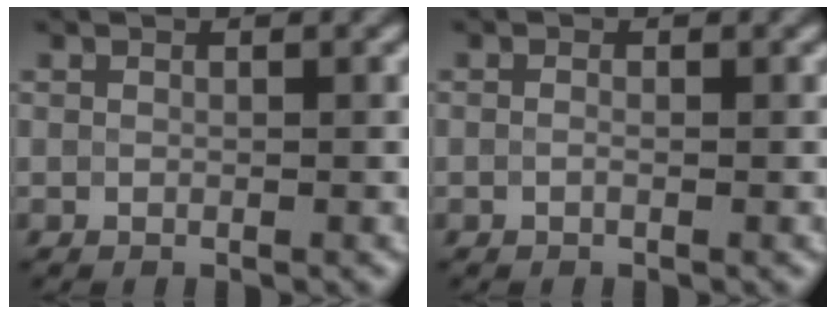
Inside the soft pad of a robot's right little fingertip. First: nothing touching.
{"total": 0.0}